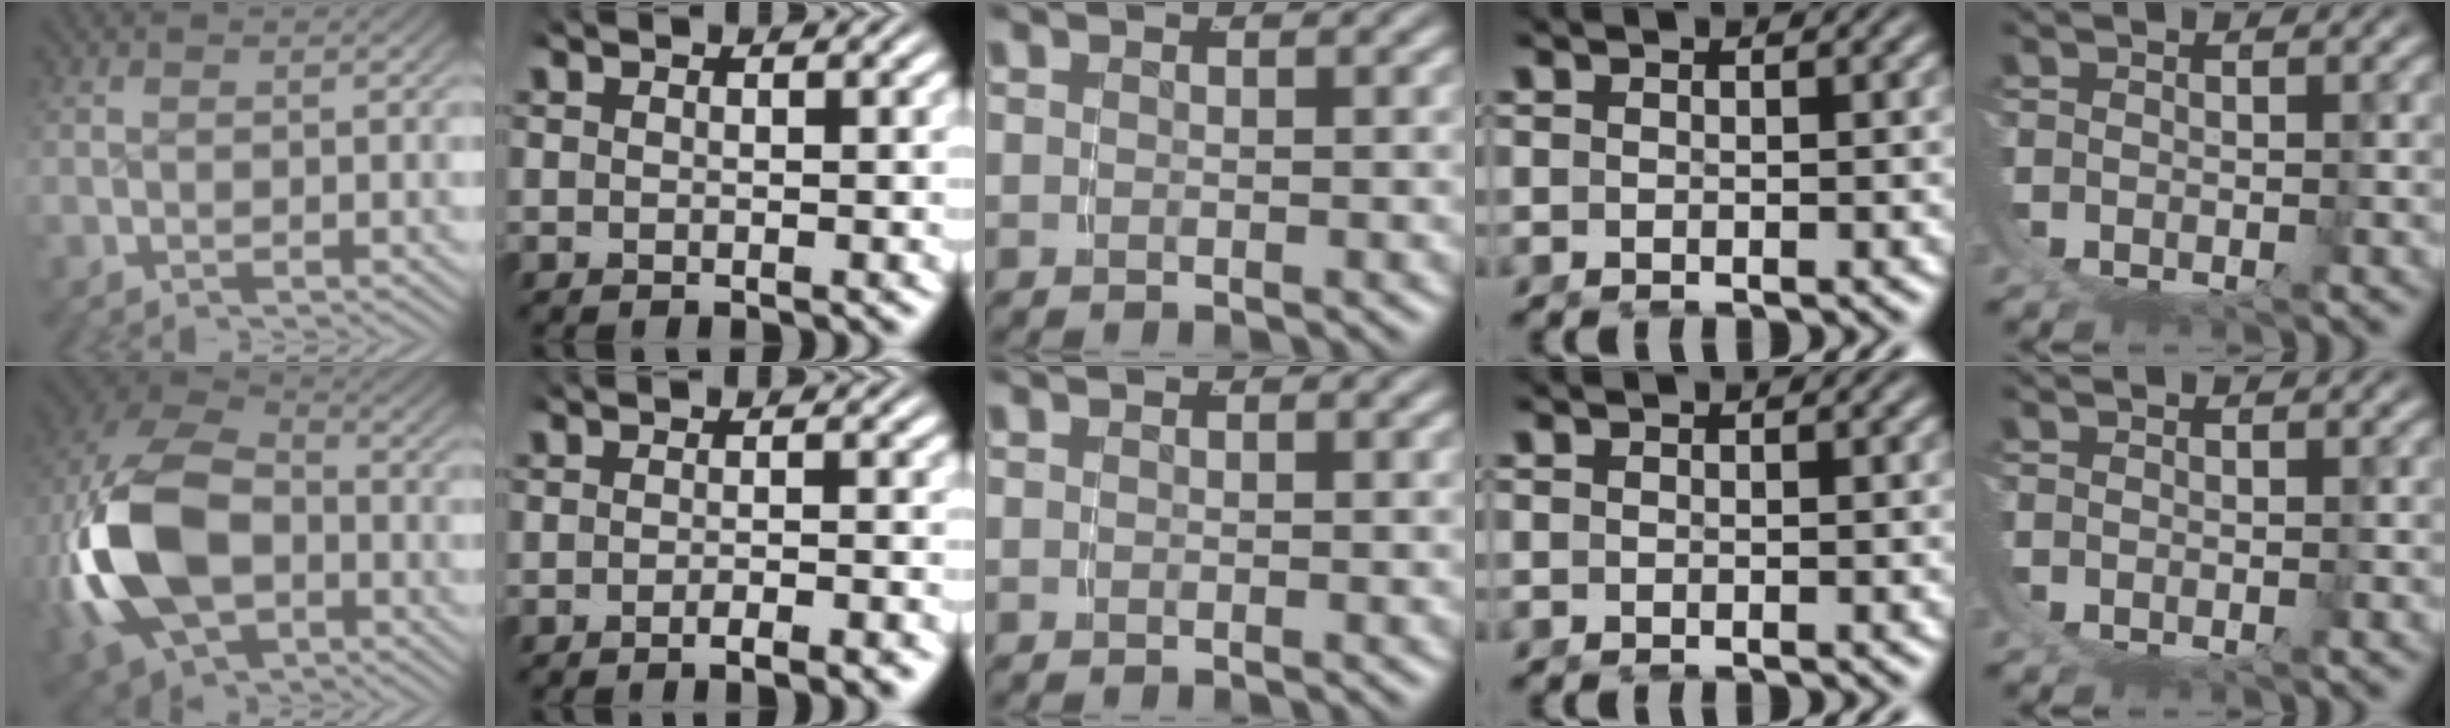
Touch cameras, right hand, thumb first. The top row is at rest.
{"thumb": {"total": 16.4, "force": [-1.7, 11.6, 11.5], "torque": [-0.284, -0.052, -0.005]}, "index": {"total": 2.1, "force": [-1.8, 0.3, 1.1], "torque": [-0.013, 0.012, -0.040]}}